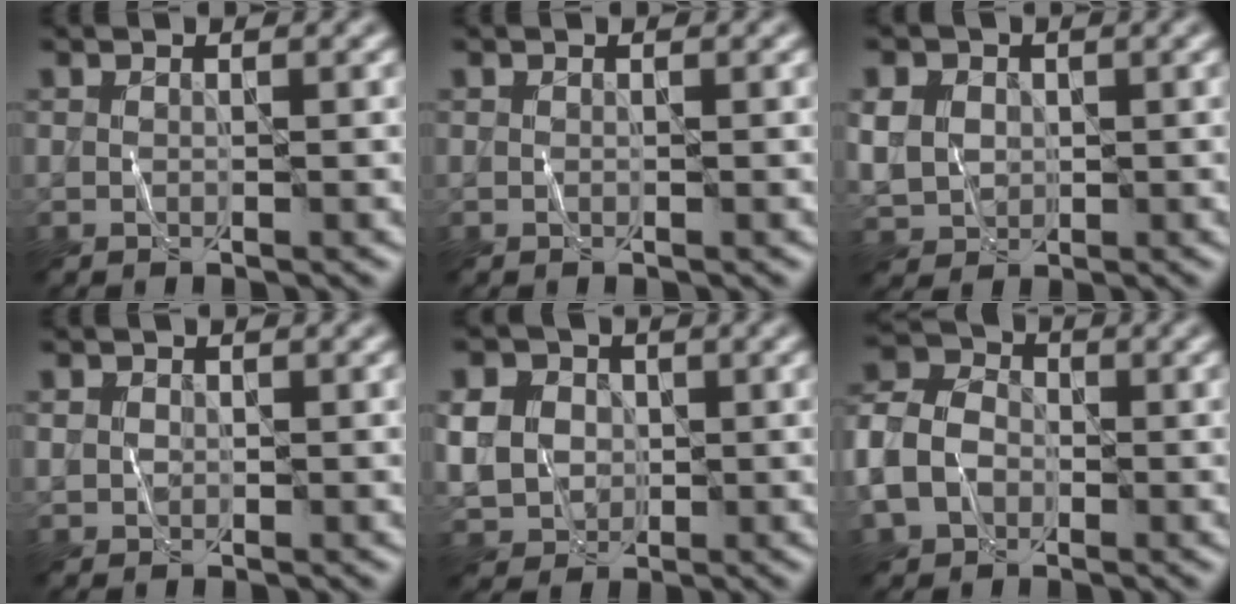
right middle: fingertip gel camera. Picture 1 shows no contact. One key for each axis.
{"total": 0.0}
{"total": 4.6, "fx": 1.0, "fy": 4.0, "fz": 2.2, "tx": -0.062, "ty": 0.009, "tz": 0.013}
{"total": 1.3, "fx": 0.2, "fy": 1.1, "fz": 0.5, "tx": -0.005, "ty": -0.001, "tz": 0.003}
{"total": 5.9, "fx": 0.8, "fy": 5.2, "fz": 2.7, "tx": -0.066, "ty": 0.015, "tz": 0.006}
{"total": 7.8, "fx": -2.2, "fy": 5.9, "fz": 4.6, "tx": -0.105, "ty": -0.011, "tz": -0.051}